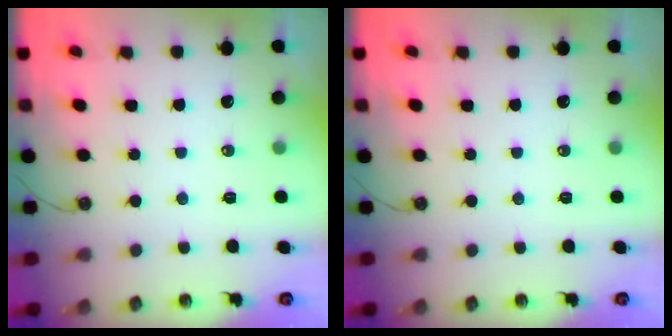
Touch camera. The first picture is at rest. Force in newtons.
{"total": 0.0}